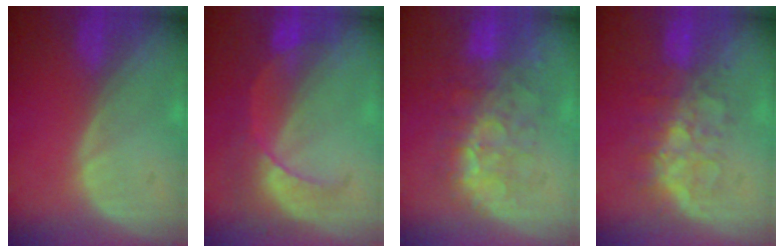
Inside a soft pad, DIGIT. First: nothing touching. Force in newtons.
{"total": 7.8, "press": 6.9, "slide": 3.7}
{"total": 10.0, "press": 8.4, "slide": 5.3}
{"total": 8.1, "press": 7.1, "slide": 3.8}